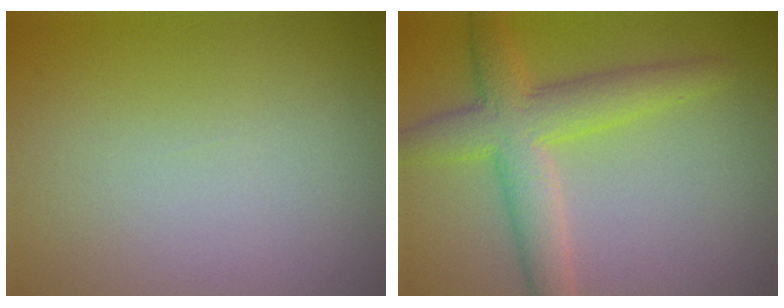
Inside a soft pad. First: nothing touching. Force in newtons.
{"total": 6.7, "press": 6.7, "slide": 0.2}